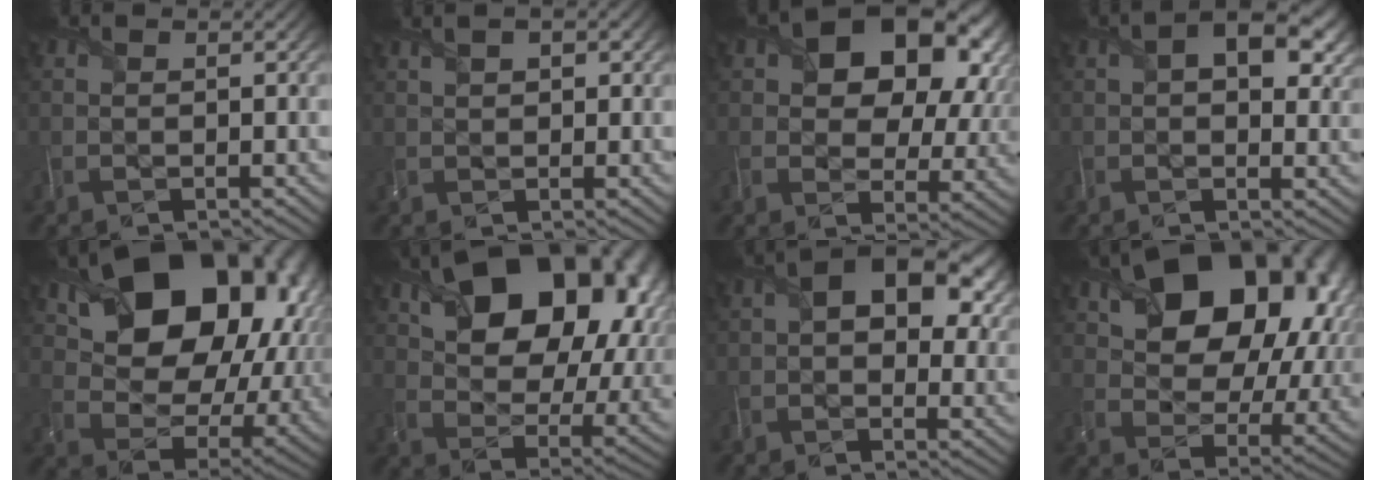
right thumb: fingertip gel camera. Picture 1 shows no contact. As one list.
[{"total": 3.5, "force": [2.0, 1.6, 2.4], "torque": [-0.045, 0.005, 0.026]}, {"total": 14.2, "force": [5.0, 9.1, 9.6], "torque": [-0.142, -0.002, 0.085]}, {"total": 9.1, "force": [3.5, 4.8, 6.9], "torque": [-0.101, 0.007, 0.050]}, {"total": 20.4, "force": [8.4, 13.7, 12.6], "torque": [-0.211, 0.002, 0.173]}, {"total": 20.6, "force": [9.2, 12.3, 13.7], "torque": [-0.209, 0.025, 0.159]}, {"total": 11.3, "force": [3.6, 6.5, 8.5], "torque": [-0.135, 0.003, 0.052]}, {"total": 18.7, "force": [8.0, 11.6, 12.3], "torque": [-0.186, 0.014, 0.134]}]